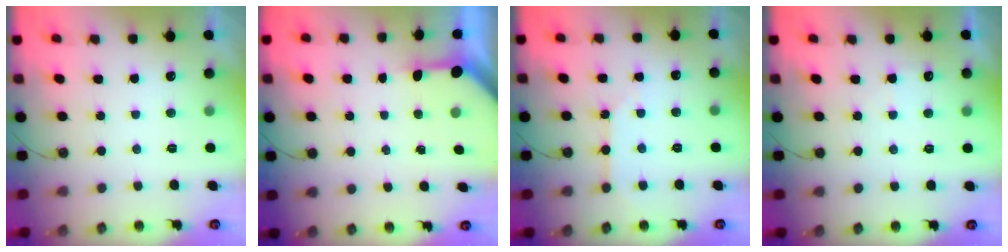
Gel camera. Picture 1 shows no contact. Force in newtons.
{"total": 3.2, "press": 3.2, "slide": 0.4}
{"total": 2.5, "press": 2.5, "slide": 0.4}
{"total": 4.3, "press": 4.3, "slide": 0.5}